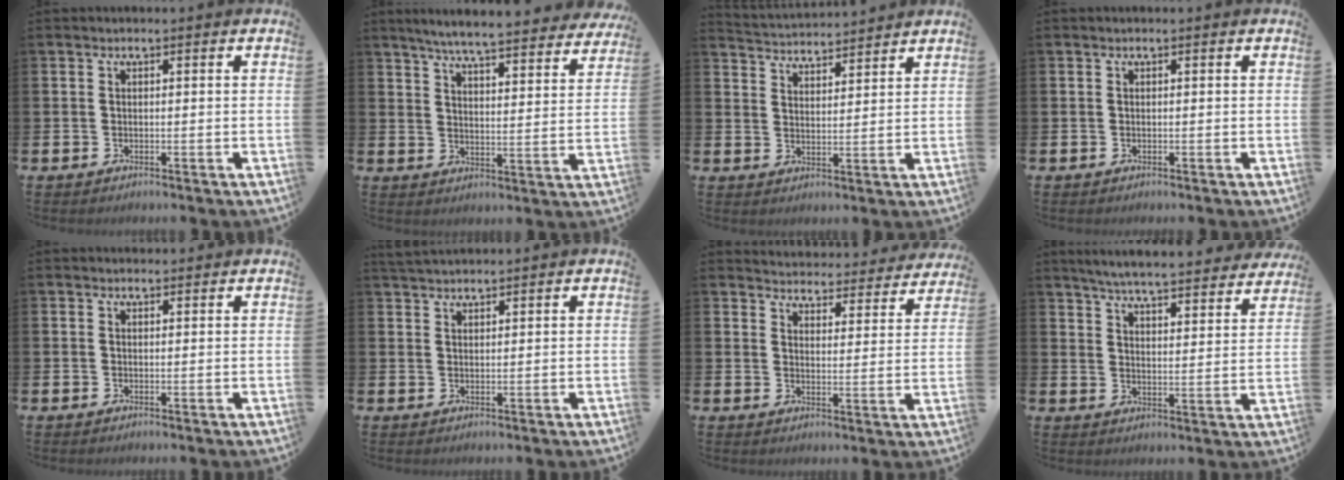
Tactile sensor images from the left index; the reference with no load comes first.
{"total": 6.1, "force": [5.9, 0.1, 1.8], "torque": [-0.043, -0.048, 0.096]}
{"total": 4.1, "force": [4.0, 0.2, -0.4], "torque": [-0.010, -0.027, 0.072]}
{"total": 0.0}
{"total": 0.9, "force": [0.8, 0.3, 0.1], "torque": [0.016, -0.004, 0.010]}
{"total": 2.3, "force": [2.3, 0.4, 0.3], "torque": [-0.008, -0.004, 0.043]}
{"total": 4.1, "force": [4.1, 0.7, 0.1], "torque": [-0.017, -0.037, 0.067]}
{"total": 5.9, "force": [5.7, 0.1, 1.3], "torque": [-0.042, -0.045, 0.097]}